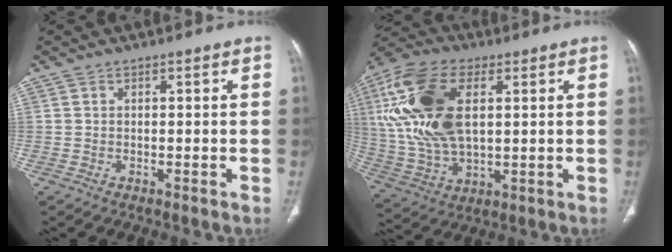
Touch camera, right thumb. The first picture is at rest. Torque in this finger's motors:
{"motor_torque": [1.40, 3.61, 2.47, 0.31, 0.37]}